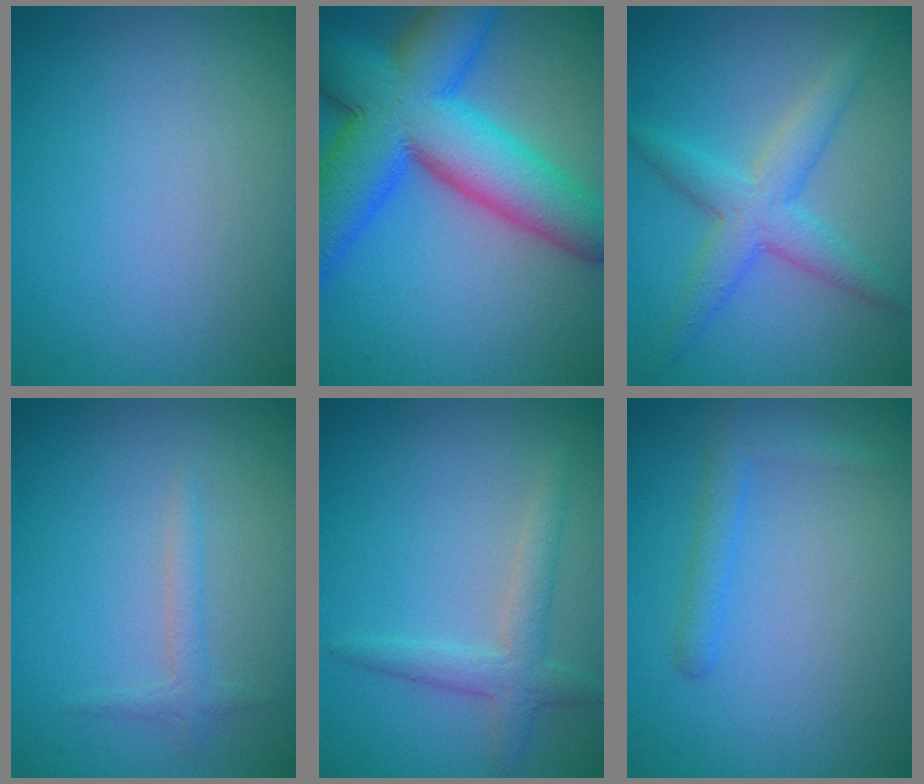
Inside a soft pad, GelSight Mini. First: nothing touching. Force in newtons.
{"total": 12.8, "press": 12.8, "slide": 0.5}
{"total": 4.1, "press": 4.1, "slide": 0.1}
{"total": 1.3, "press": 1.3, "slide": 0.0}
{"total": 2.7, "press": 2.7, "slide": 0.1}
{"total": 1.7, "press": 1.7, "slide": 0.1}